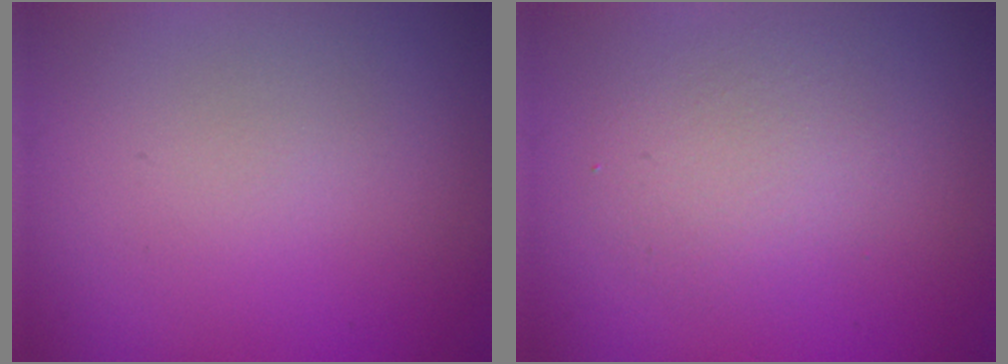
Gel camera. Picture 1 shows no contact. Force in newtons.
{"total": 2.7, "press": 2.7, "slide": 0.1}